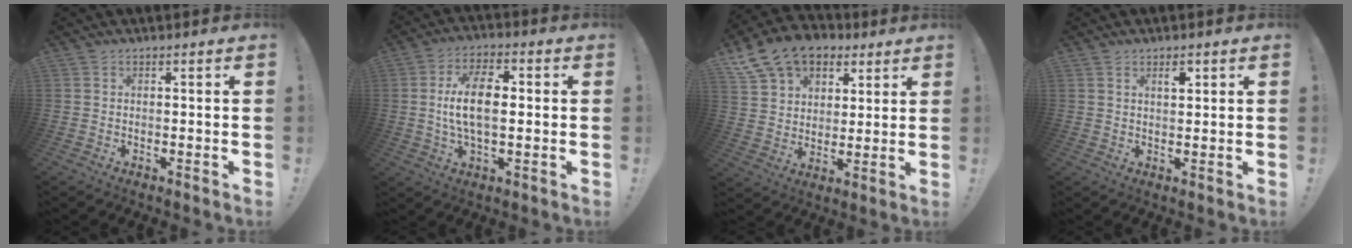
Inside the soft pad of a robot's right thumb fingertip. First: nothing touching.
{"total": 12.3, "force": [0.5, 6.2, 10.5], "torque": [-0.181, 0.004, 0.008]}
{"total": 15.0, "force": [9.0, 10.5, 5.8], "torque": [-0.102, -0.042, 0.177]}
{"total": 2.7, "force": [1.7, 1.1, 1.8], "torque": [-0.009, -0.010, 0.023]}